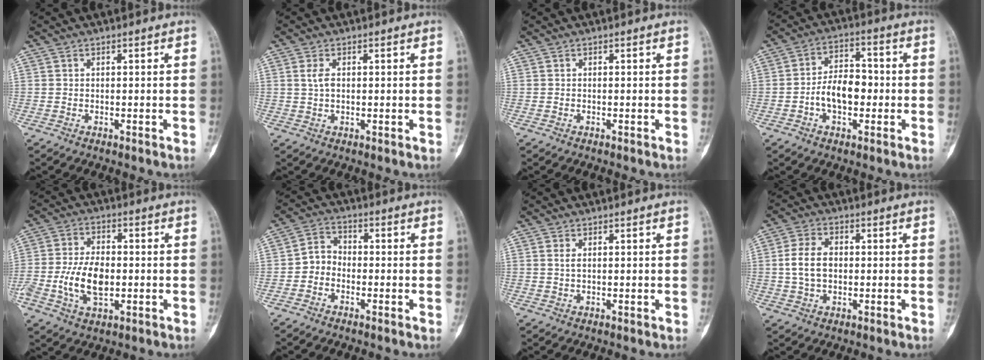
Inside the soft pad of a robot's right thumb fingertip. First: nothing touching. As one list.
[{"total": 2.6, "force": [0.5, 1.5, 2.0], "torque": [-0.040, 0.001, 0.010]}, {"total": 0.0}, {"total": 8.9, "force": [-1.7, 5.5, 6.8], "torque": [-0.101, 0.029, -0.035]}, {"total": 10.0, "force": [-1.5, 5.8, 8.0], "torque": [-0.150, 0.009, -0.027]}, {"total": 4.2, "force": [-1.6, 3.4, 1.9], "torque": [-0.011, 0.018, -0.044]}, {"total": 1.3, "force": [0.4, 0.6, 1.1], "torque": [-0.024, 0.000, 0.011]}, {"total": 6.7, "force": [0.1, 4.5, 5.0], "torque": [-0.093, 0.011, 0.002]}]